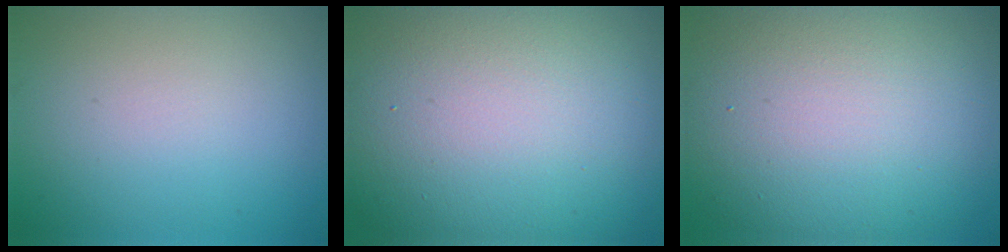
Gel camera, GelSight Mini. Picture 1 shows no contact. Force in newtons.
{"total": 21.6, "press": 21.6, "slide": 0.7}
{"total": 15.3, "press": 15.2, "slide": 0.8}